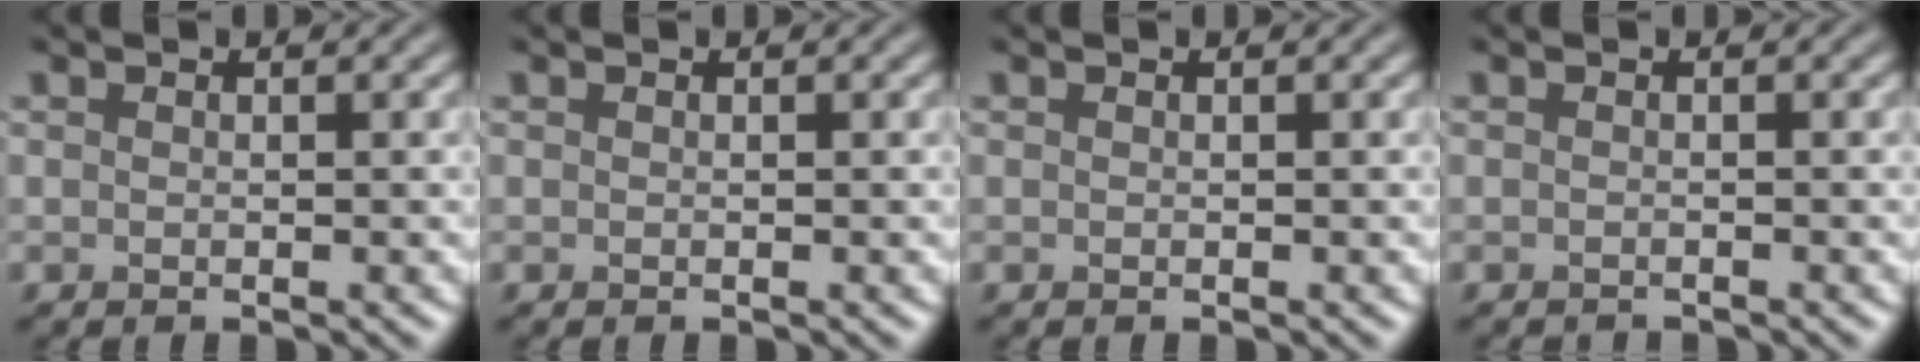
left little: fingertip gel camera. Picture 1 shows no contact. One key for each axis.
{"total": 0.0}
{"total": 0.0}
{"total": 0.9, "fx": -0.9, "fy": 0.0, "fz": 0.0, "tx": 0.002, "ty": -0.007, "tz": -0.018}